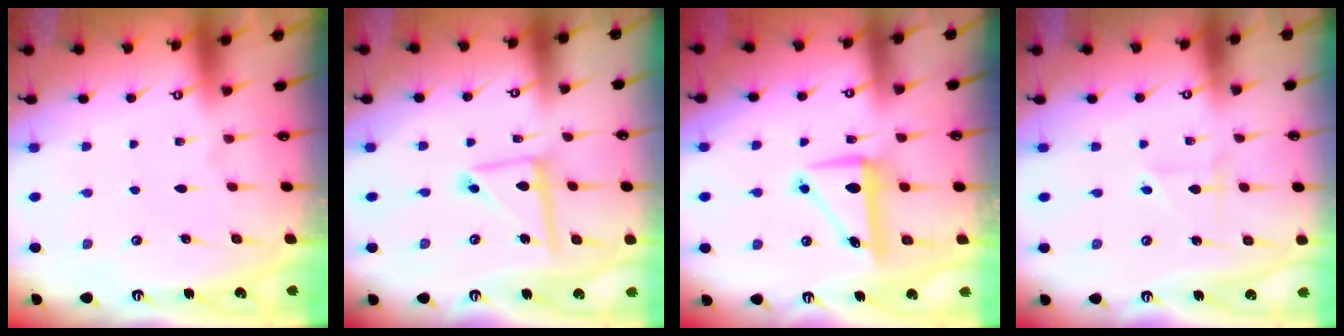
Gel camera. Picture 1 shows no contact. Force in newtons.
{"total": 9.8, "press": 9.8, "slide": 0.9}
{"total": 8.6, "press": 8.6, "slide": 0.7}
{"total": 2.1, "press": 1.8, "slide": 1.1}